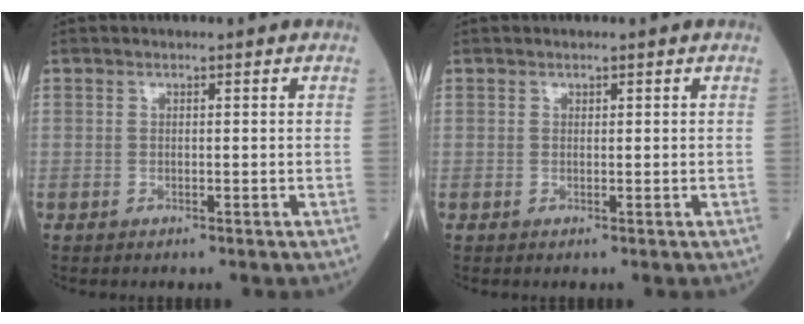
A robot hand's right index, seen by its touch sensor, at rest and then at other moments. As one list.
[{"total": 0.0}]